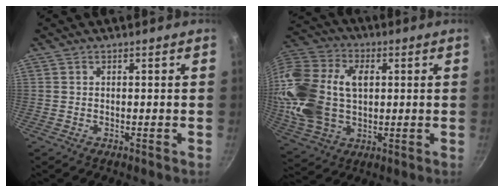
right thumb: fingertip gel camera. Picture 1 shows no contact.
{"total": 22.8, "force": [2.3, 15.6, 16.4], "torque": [-0.327, 0.022, 0.046]}